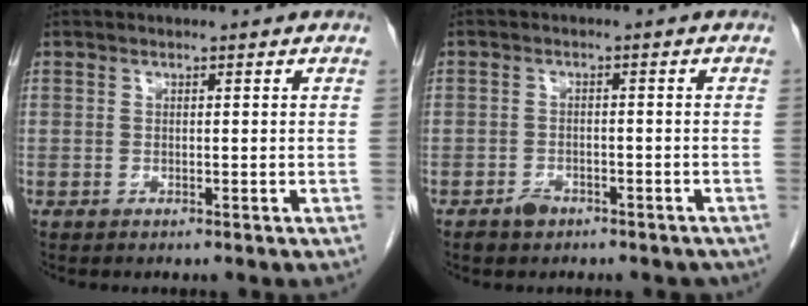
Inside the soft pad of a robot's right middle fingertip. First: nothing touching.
{"total": 3.3, "force": [-2.5, 2.0, 1.0], "torque": [-0.015, 0.007, -0.031]}